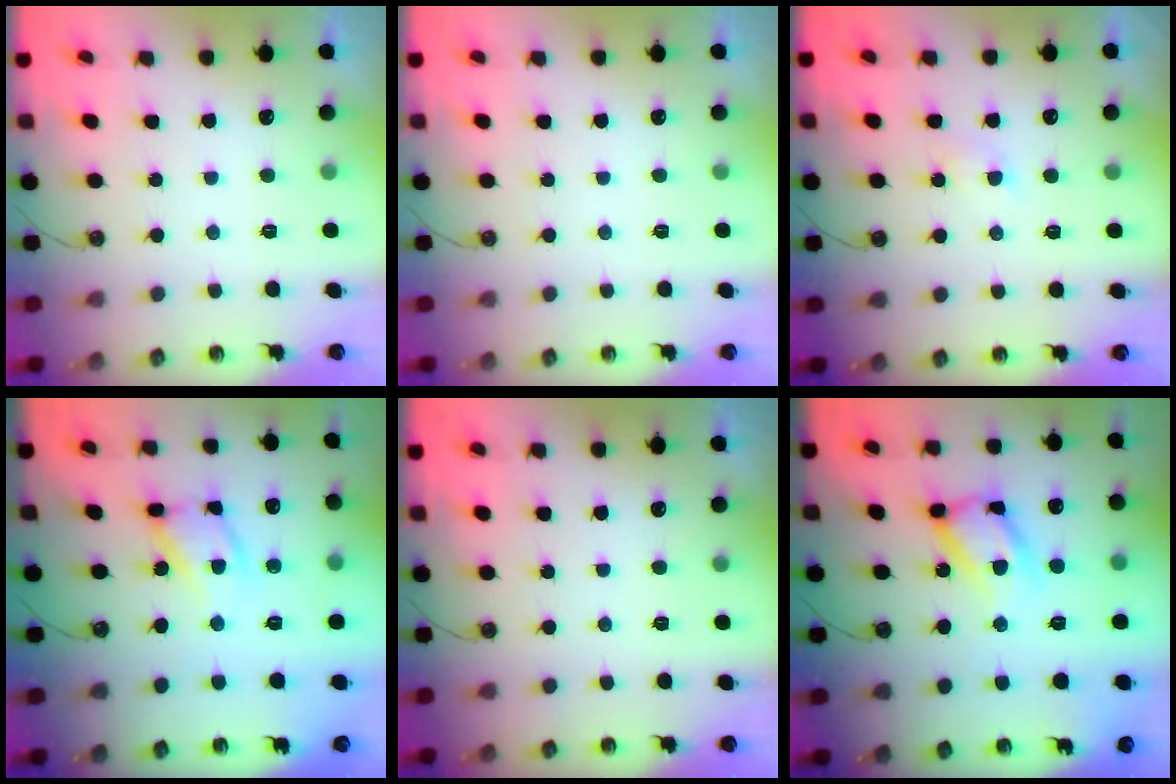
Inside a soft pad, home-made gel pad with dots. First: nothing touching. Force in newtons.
{"total": 0.0}
{"total": 2.9, "press": 2.9, "slide": 0.5}
{"total": 13.4, "press": 13.4, "slide": 1.0}
{"total": 0.0}
{"total": 14.9, "press": 14.8, "slide": 1.9}